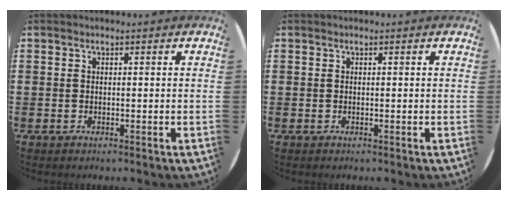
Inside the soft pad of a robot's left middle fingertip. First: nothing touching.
{"total": 0.0}